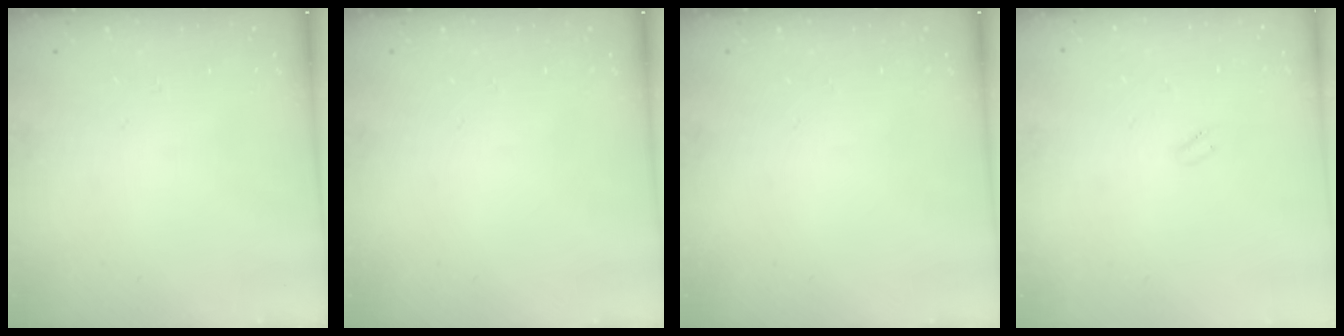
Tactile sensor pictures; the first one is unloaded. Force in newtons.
{"total": 0.0}
{"total": 0.0}
{"total": 0.6, "press": 0.5, "slide": 0.4}